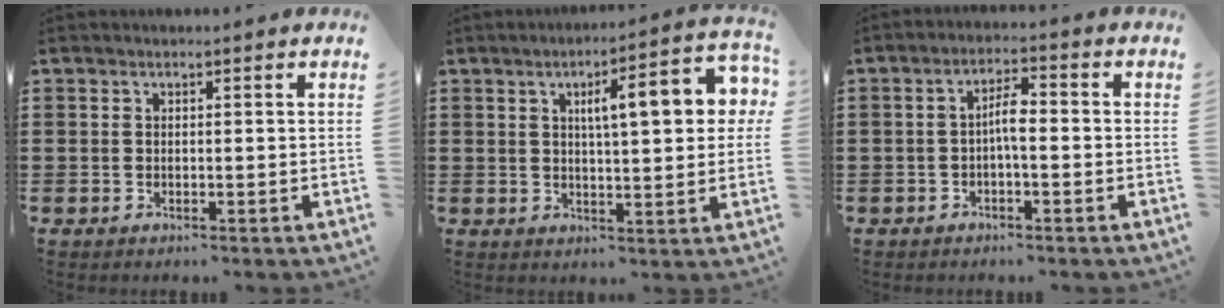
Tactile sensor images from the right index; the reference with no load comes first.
{"total": 9.2, "force": [2.6, 2.1, 8.5], "torque": [-0.132, -0.003, 0.033]}
{"total": 3.5, "force": [-0.6, 0.9, 3.3], "torque": [-0.061, 0.006, -0.013]}